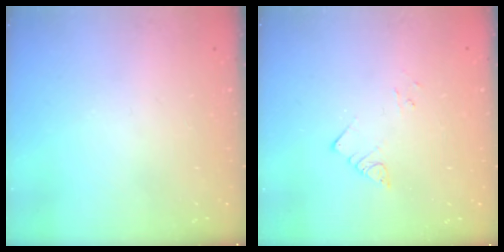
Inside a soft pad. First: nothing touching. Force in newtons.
{"total": 2.9, "press": 2.9, "slide": 0.4}